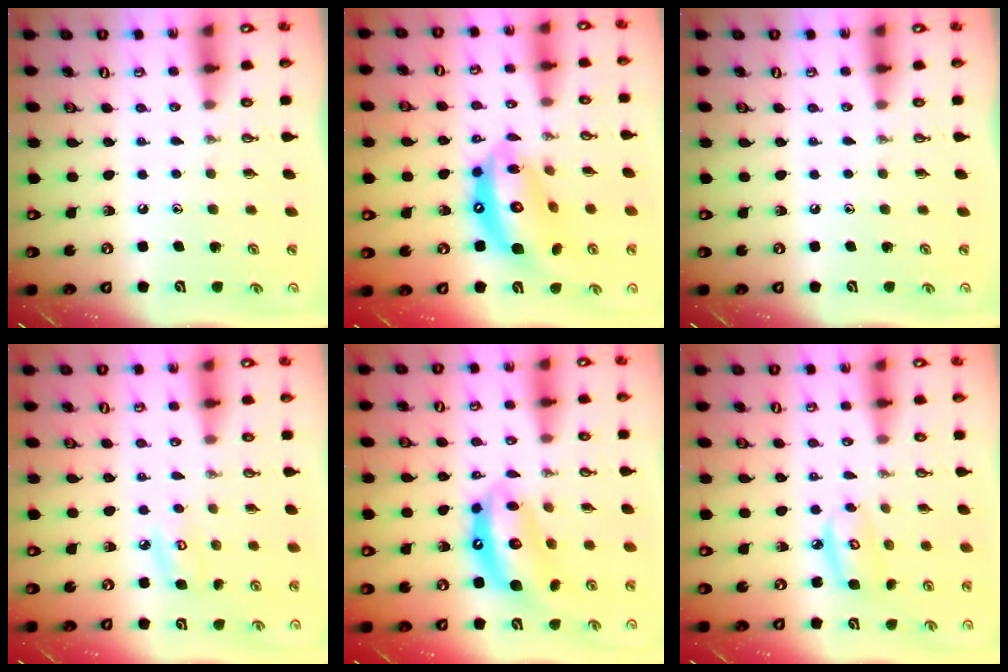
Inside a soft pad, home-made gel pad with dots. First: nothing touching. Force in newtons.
{"total": 17.2, "press": 17.1, "slide": 1.8}
{"total": 0.0}
{"total": 6.8, "press": 6.8, "slide": 0.7}
{"total": 12.3, "press": 12.2, "slide": 1.2}
{"total": 5.6, "press": 5.6, "slide": 0.3}